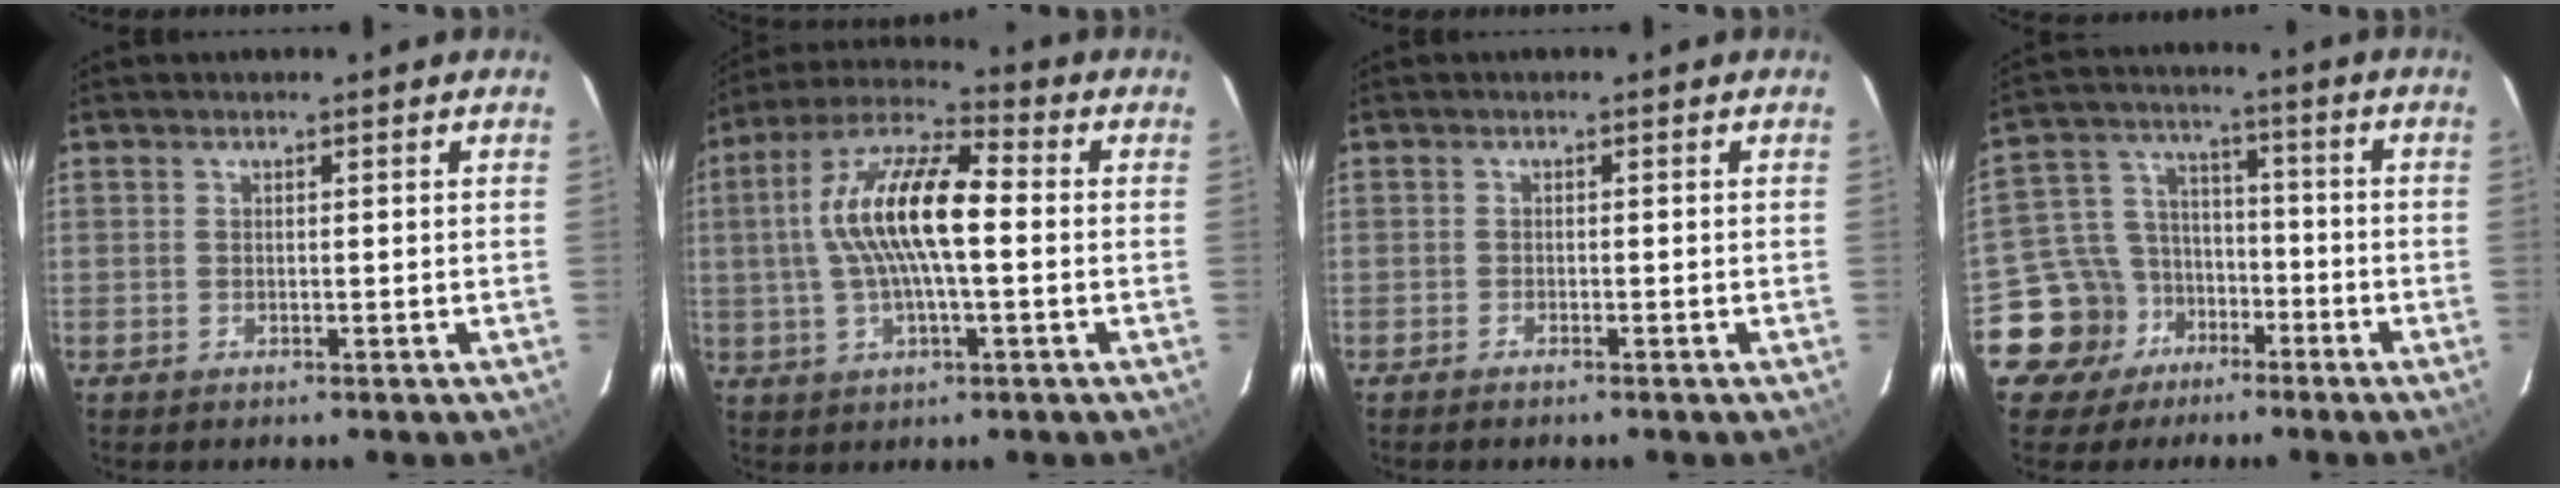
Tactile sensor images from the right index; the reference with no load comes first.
{"total": 14.8, "force": [0.4, 4.5, 14.1], "torque": [-0.270, 0.018, -0.002]}
{"total": 1.0, "force": [-0.9, 0.1, 0.4], "torque": [-0.015, 0.000, -0.020]}
{"total": 11.6, "force": [-6.6, 9.3, 2.1], "torque": [-0.070, 0.041, -0.103]}